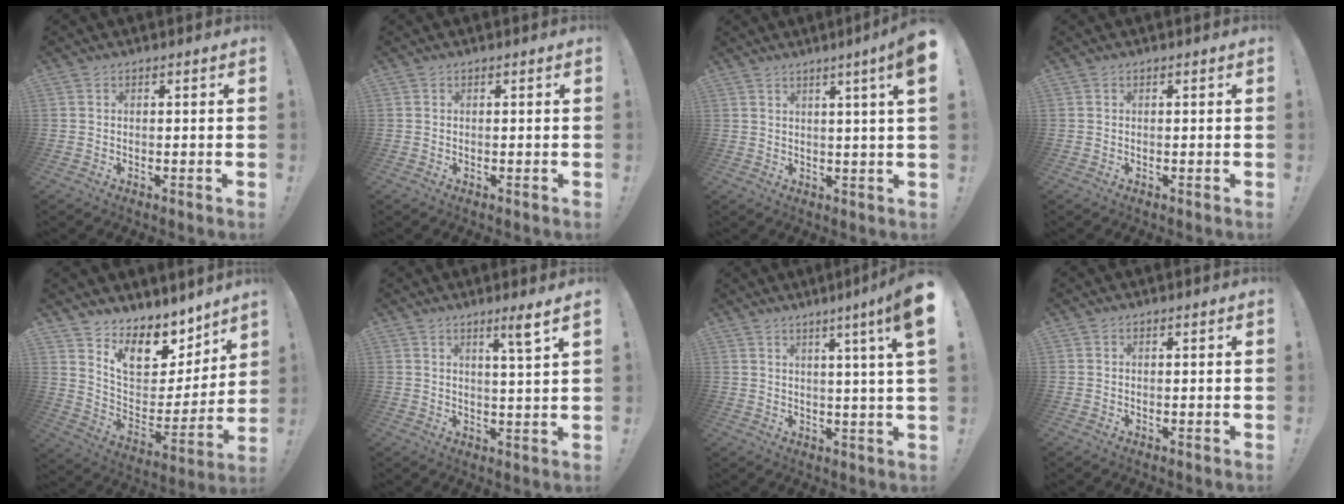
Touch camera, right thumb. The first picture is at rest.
{"total": 0.0}
{"total": 5.8, "force": [2.6, -1.0, 5.1], "torque": [-0.075, -0.017, 0.036]}
{"total": 0.0}
{"total": 12.5, "force": [8.9, 6.8, 5.7], "torque": [-0.095, -0.076, 0.162]}
{"total": 5.5, "force": [3.3, -1.0, 4.4], "torque": [-0.059, -0.025, 0.044]}
{"total": 8.0, "force": [3.1, -1.3, 7.2], "torque": [-0.104, -0.026, 0.041]}
{"total": 0.0}